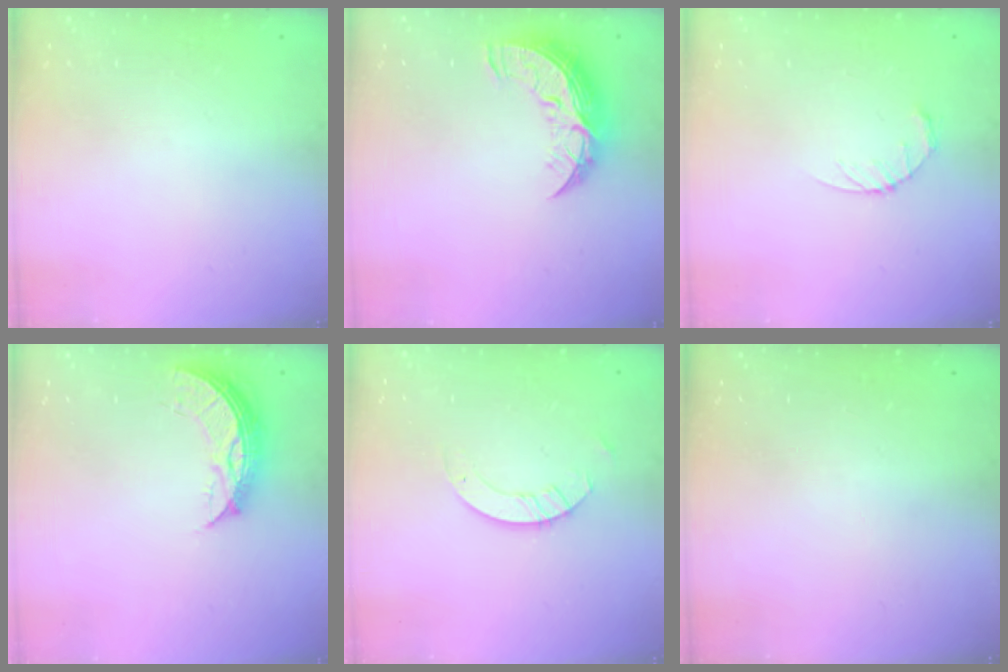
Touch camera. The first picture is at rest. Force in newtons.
{"total": 10.0, "press": 10.0, "slide": 0.6}
{"total": 3.4, "press": 3.4, "slide": 0.5}
{"total": 8.8, "press": 8.7, "slide": 0.6}
{"total": 3.6, "press": 3.6, "slide": 0.4}
{"total": 0.0}